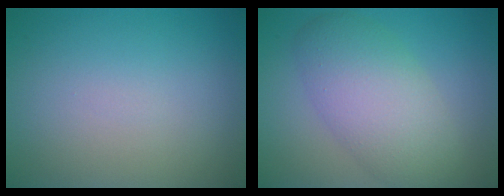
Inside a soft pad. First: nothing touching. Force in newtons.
{"total": 6.5, "press": 6.4, "slide": 0.6}